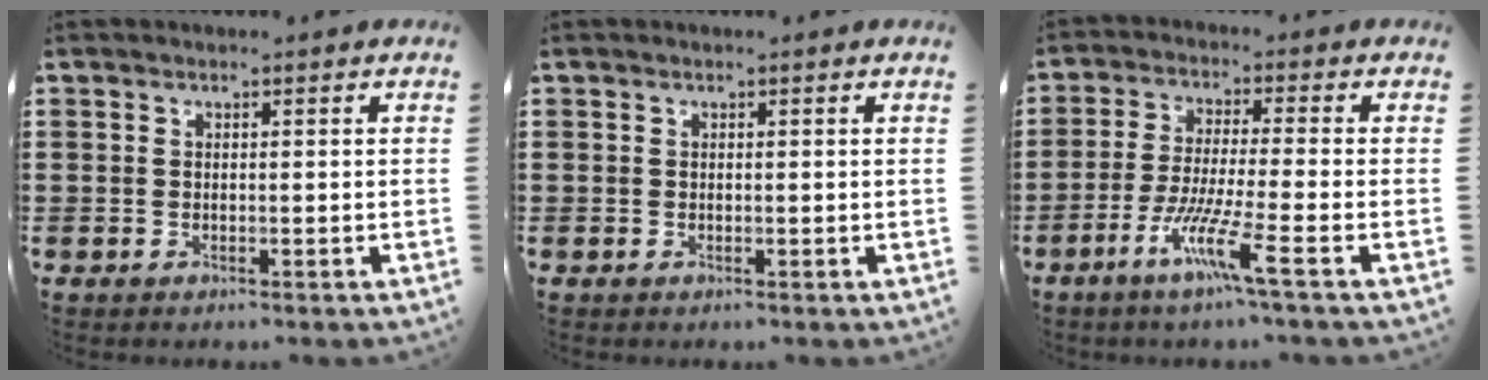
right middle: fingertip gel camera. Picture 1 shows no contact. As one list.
[{"total": 0.0}, {"total": 8.0, "force": [-4.6, -0.3, 6.6], "torque": [-0.132, -0.015, -0.089]}]